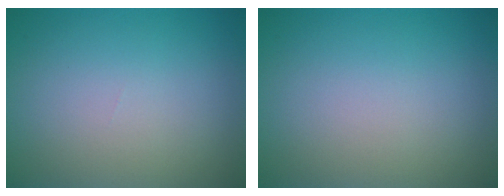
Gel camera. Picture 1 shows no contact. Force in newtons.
{"total": 0.0}